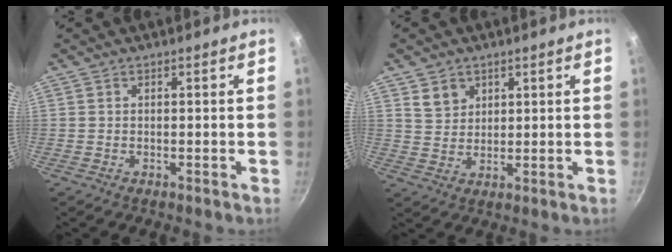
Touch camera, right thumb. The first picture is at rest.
{"total": 4.7, "force": [2.3, 3.8, 1.6], "torque": [-0.009, -0.004, 0.047]}